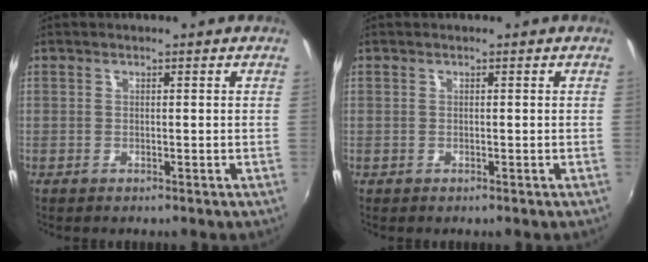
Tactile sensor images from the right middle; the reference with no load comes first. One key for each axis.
{"total": 0.0}